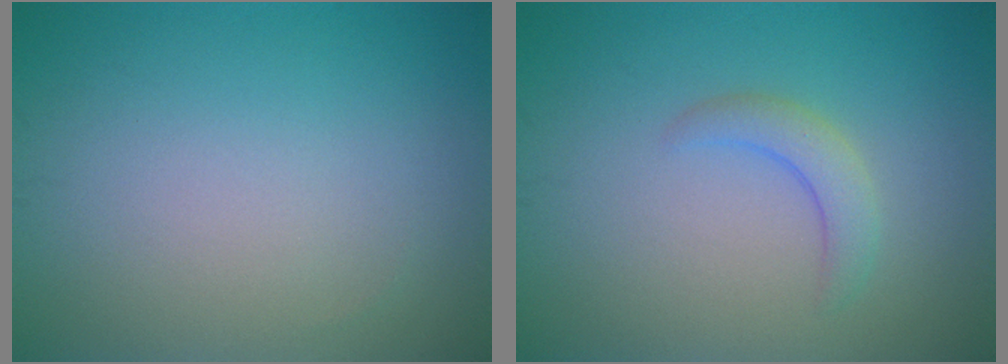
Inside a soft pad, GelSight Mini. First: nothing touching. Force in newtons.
{"total": 2.1, "press": 2.1, "slide": 0.3}